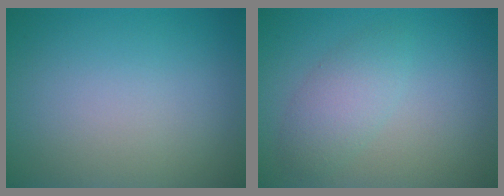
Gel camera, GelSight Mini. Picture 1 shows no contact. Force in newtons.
{"total": 2.7, "press": 2.6, "slide": 0.1}